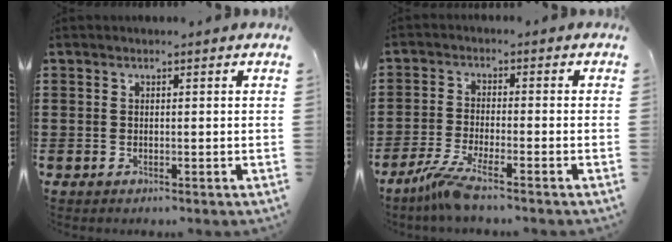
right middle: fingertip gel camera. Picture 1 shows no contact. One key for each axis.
{"total": 4.8, "fx": -3.8, "fy": 0.0, "fz": 3.0, "tx": -0.076, "ty": -0.020, "tz": -0.078}